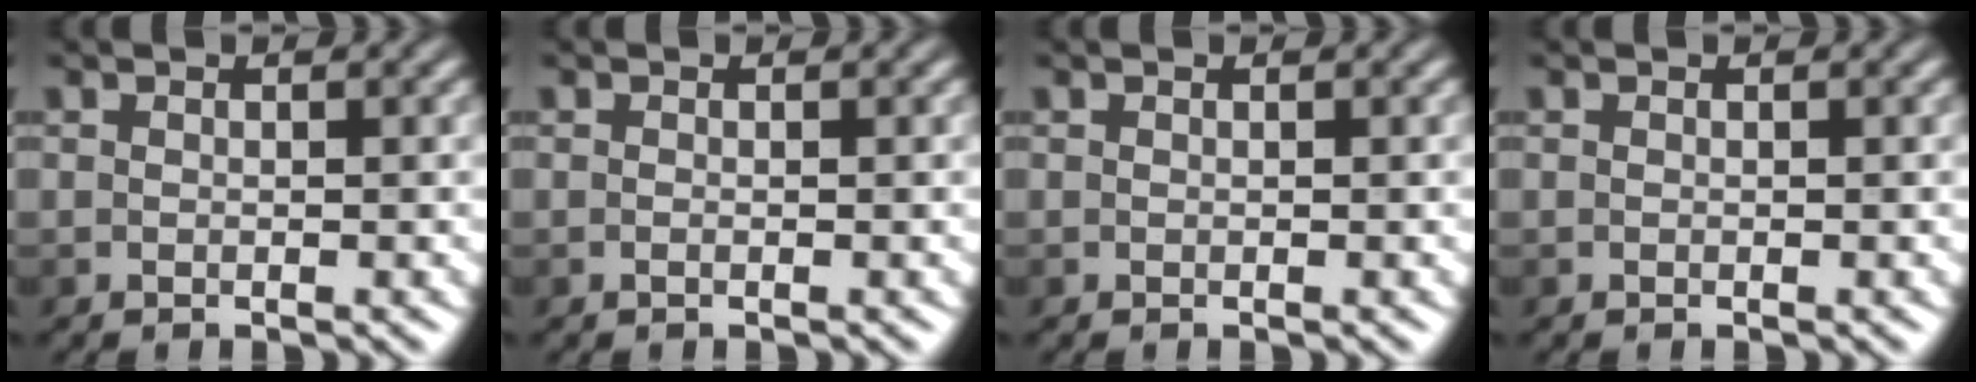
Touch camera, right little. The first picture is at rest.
{"total": 0.0}
{"total": 0.0}
{"total": 0.0}